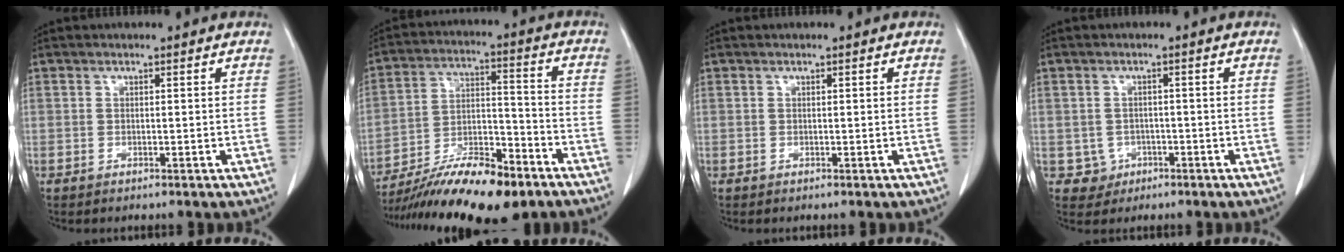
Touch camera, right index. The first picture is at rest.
{"total": 17.0, "force": [-12.4, 4.0, 10.8], "torque": [-0.183, -0.003, -0.214]}
{"total": 0.0}
{"total": 3.1, "force": [-1.0, 3.0, 0.0], "torque": [0.009, 0.012, -0.009]}